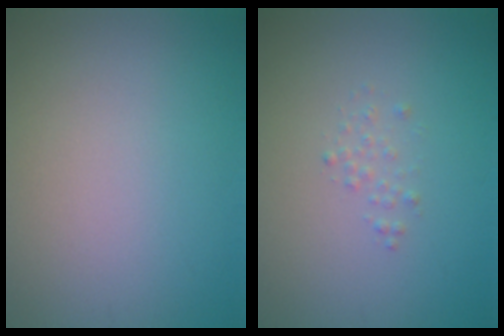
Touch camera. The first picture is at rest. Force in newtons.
{"total": 0.8, "press": 0.8, "slide": 0.0}